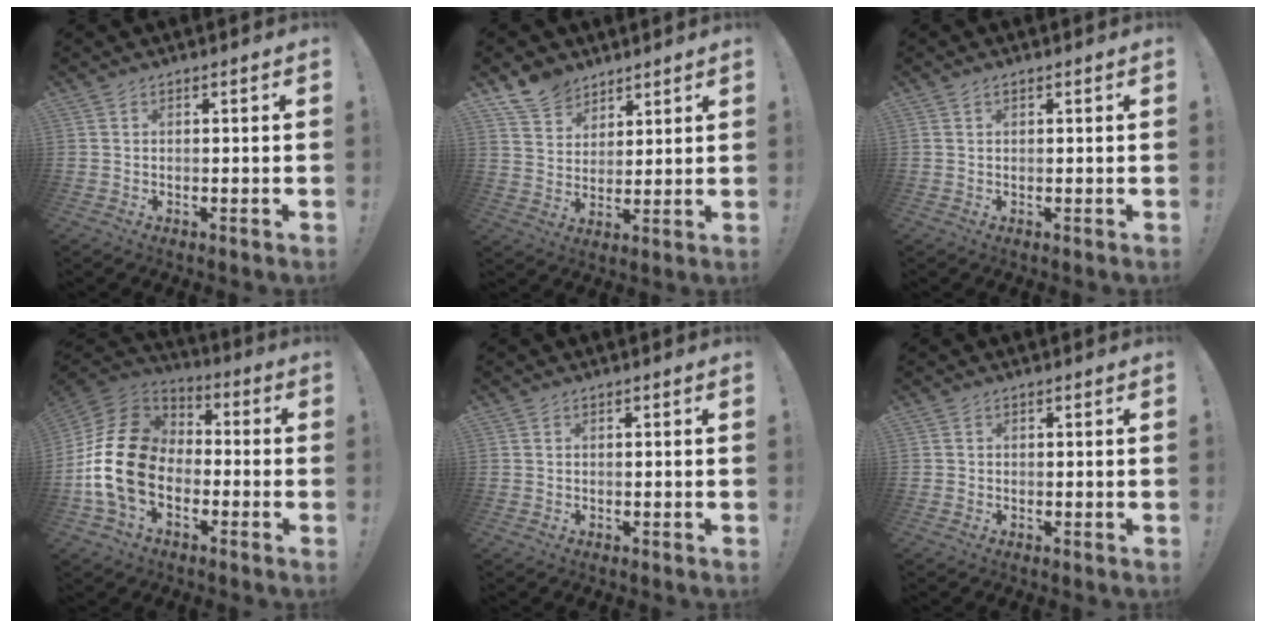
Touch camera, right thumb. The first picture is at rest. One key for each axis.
{"total": 9.5, "fx": 7.5, "fy": 5.6, "fz": 1.5, "tx": -0.030, "ty": -0.051, "tz": 0.147}
{"total": 0.8, "fx": 0.5, "fy": 0.4, "fz": 0.5, "tx": -0.016, "ty": 0.004, "tz": 0.010}
{"total": 18.5, "fx": -3.5, "fy": 13.5, "fz": 12.2, "tx": -0.235, "ty": 0.035, "tz": -0.051}
{"total": 2.5, "fx": 0.9, "fy": 2.3, "fz": 0.1, "tx": 0.012, "ty": -0.006, "tz": 0.014}
{"total": 0.9, "fx": -0.2, "fy": 0.9, "fz": 0.1, "tx": -0.004, "ty": 0.004, "tz": -0.002}